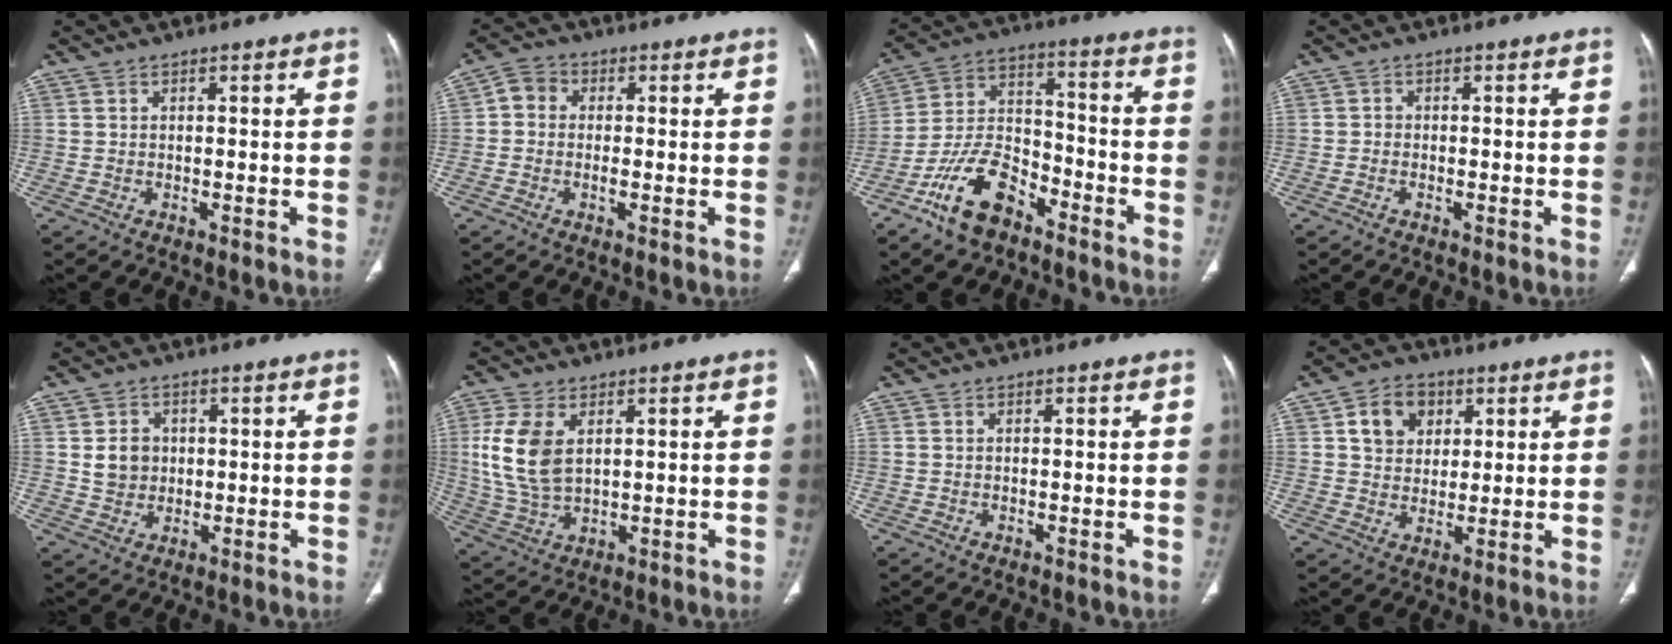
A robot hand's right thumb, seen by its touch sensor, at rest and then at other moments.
{"total": 4.7, "force": [-0.1, 3.7, 2.9], "torque": [-0.041, 0.009, -0.017]}
{"total": 13.7, "force": [-8.8, 7.2, 7.6], "torque": [-0.133, 0.066, -0.170]}
{"total": 1.0, "force": [-0.5, 0.7, 0.3], "torque": [-0.002, 0.003, -0.016]}
{"total": 5.2, "force": [0.6, 4.6, 2.2], "torque": [-0.014, -0.001, 0.015]}
{"total": 10.8, "force": [2.6, 6.3, 8.3], "torque": [-0.176, -0.009, 0.059]}
{"total": 0.0}
{"total": 8.4, "force": [2.9, 6.8, 4.1], "torque": [-0.031, -0.007, 0.048]}